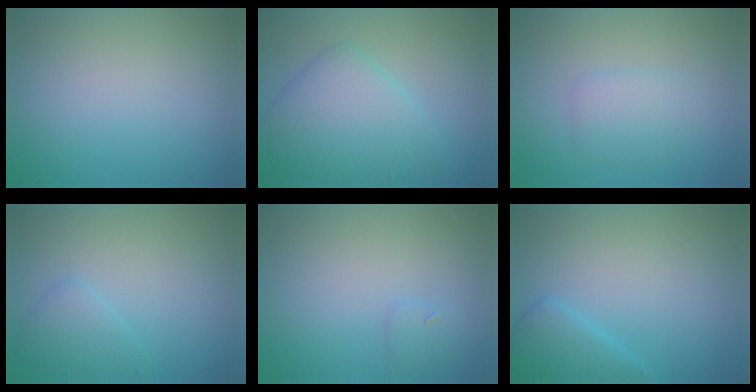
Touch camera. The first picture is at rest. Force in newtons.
{"total": 5.4, "press": 5.4, "slide": 0.2}
{"total": 1.9, "press": 1.9, "slide": 0.1}
{"total": 1.7, "press": 1.7, "slide": 0.0}
{"total": 0.9, "press": 0.9, "slide": 0.1}
{"total": 2.8, "press": 2.8, "slide": 0.2}